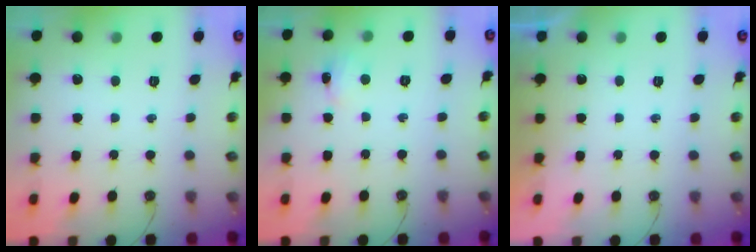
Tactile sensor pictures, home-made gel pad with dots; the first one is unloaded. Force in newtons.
{"total": 2.9, "press": 2.8, "slide": 0.6}
{"total": 0.0}